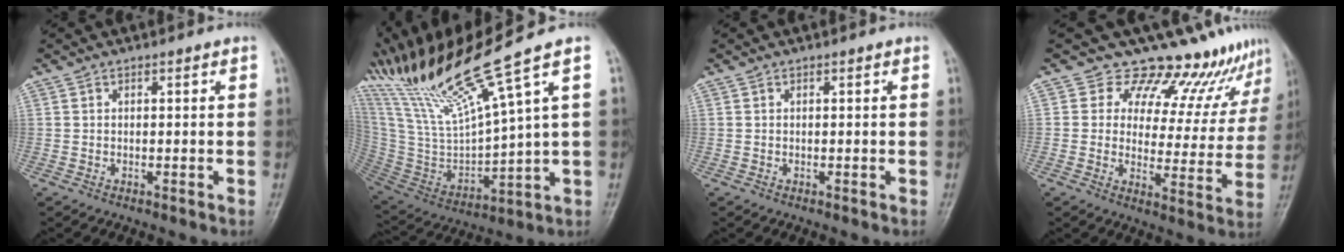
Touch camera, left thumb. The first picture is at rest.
{"total": 20.8, "force": [15.4, -0.3, 14.0], "torque": [-0.266, -0.060, 0.307]}
{"total": 0.0}
{"total": 14.3, "force": [12.8, 5.5, 3.3], "torque": [0.008, -0.093, 0.148]}